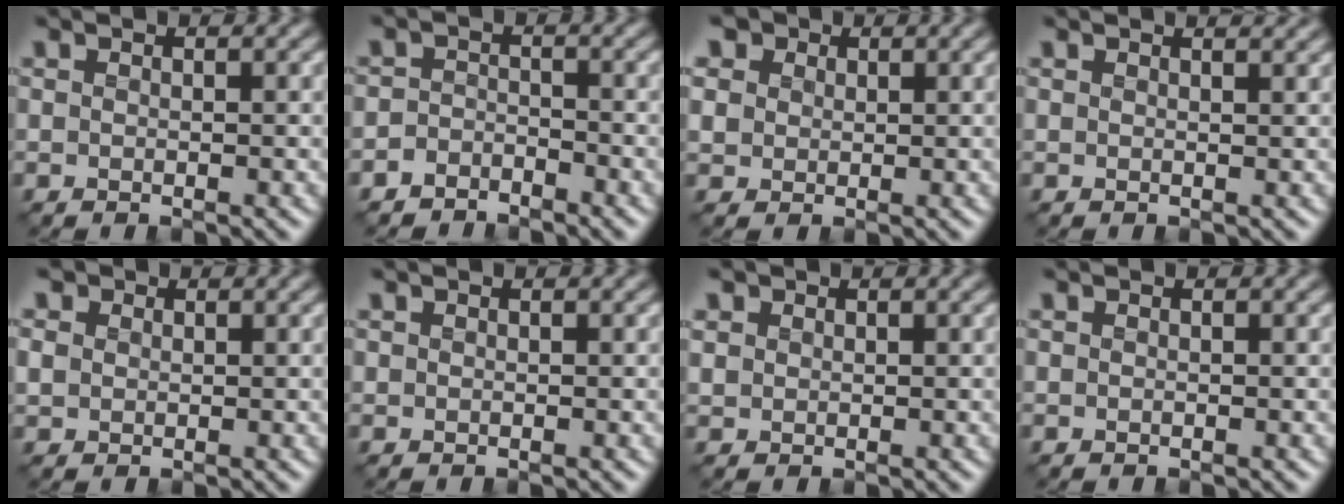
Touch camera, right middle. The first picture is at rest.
{"total": 2.6, "force": [-2.4, 1.0, 0.0], "torque": [0.007, 0.004, -0.052]}
{"total": 5.1, "force": [2.4, 3.9, 2.2], "torque": [-0.078, 0.011, 0.033]}
{"total": 1.7, "force": [1.5, 0.4, 0.7], "torque": [-0.009, 0.001, 0.013]}
{"total": 1.9, "force": [0.4, 1.7, 0.7], "torque": [-0.021, -0.004, 0.002]}
{"total": 0.0}
{"total": 1.2, "force": [0.4, 1.1, 0.2], "torque": [-0.008, -0.003, 0.006]}
{"total": 0.0}